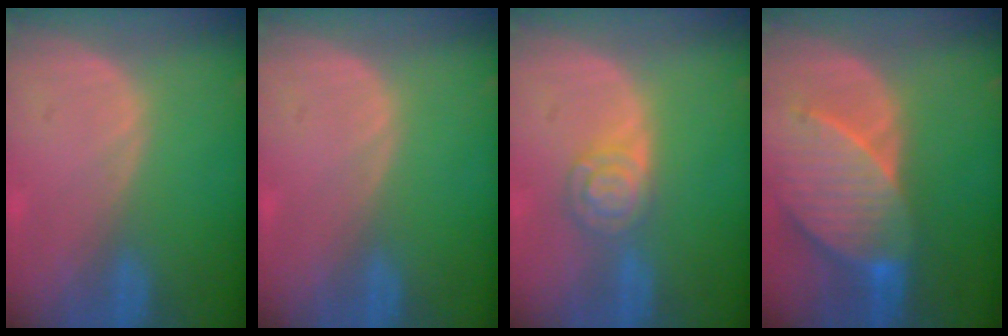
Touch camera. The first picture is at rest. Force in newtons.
{"total": 0.0}
{"total": 5.3, "press": 4.7, "slide": 2.4}
{"total": 9.6, "press": 8.7, "slide": 3.9}